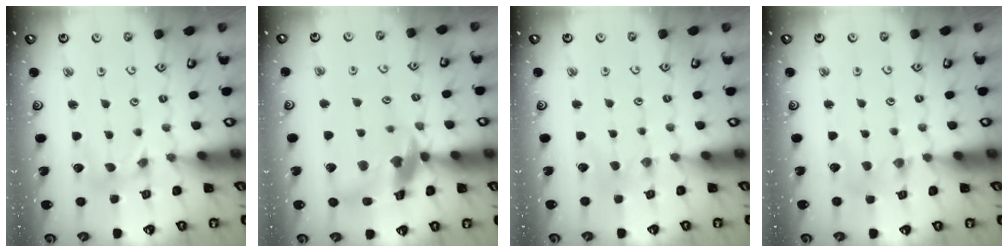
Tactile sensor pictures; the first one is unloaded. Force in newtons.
{"total": 14.4, "press": 14.3, "slide": 1.9}
{"total": 0.0}
{"total": 2.8, "press": 2.8, "slide": 0.3}